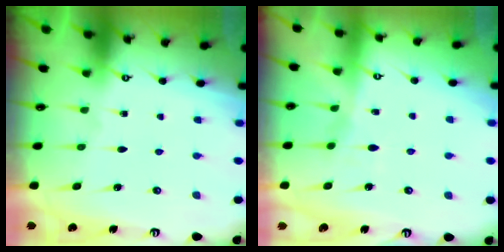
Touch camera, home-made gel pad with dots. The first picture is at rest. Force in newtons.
{"total": 5.6, "press": 5.6, "slide": 0.2}